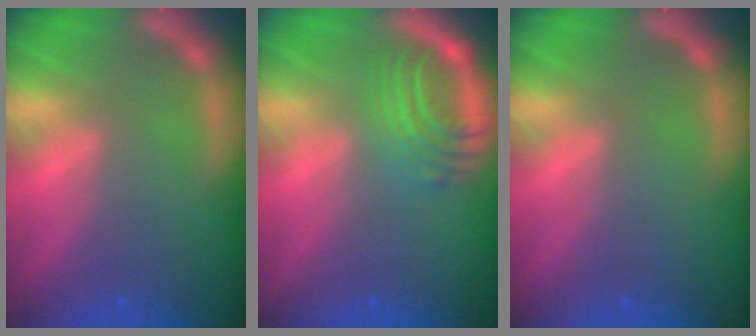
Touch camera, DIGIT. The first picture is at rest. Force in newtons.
{"total": 5.5}
{"total": 0.0}